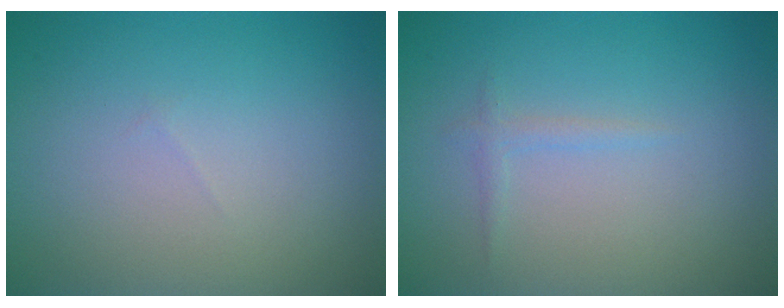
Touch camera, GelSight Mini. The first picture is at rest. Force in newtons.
{"total": 0.8, "press": 0.8, "slide": 0.0}